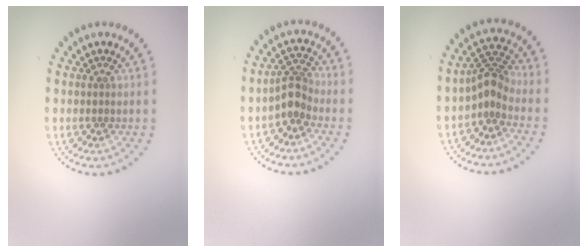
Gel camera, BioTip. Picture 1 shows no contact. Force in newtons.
{"total": 2.5, "press": 1.9, "slide": 1.6}
{"total": 2.5, "press": 1.9, "slide": 1.7}